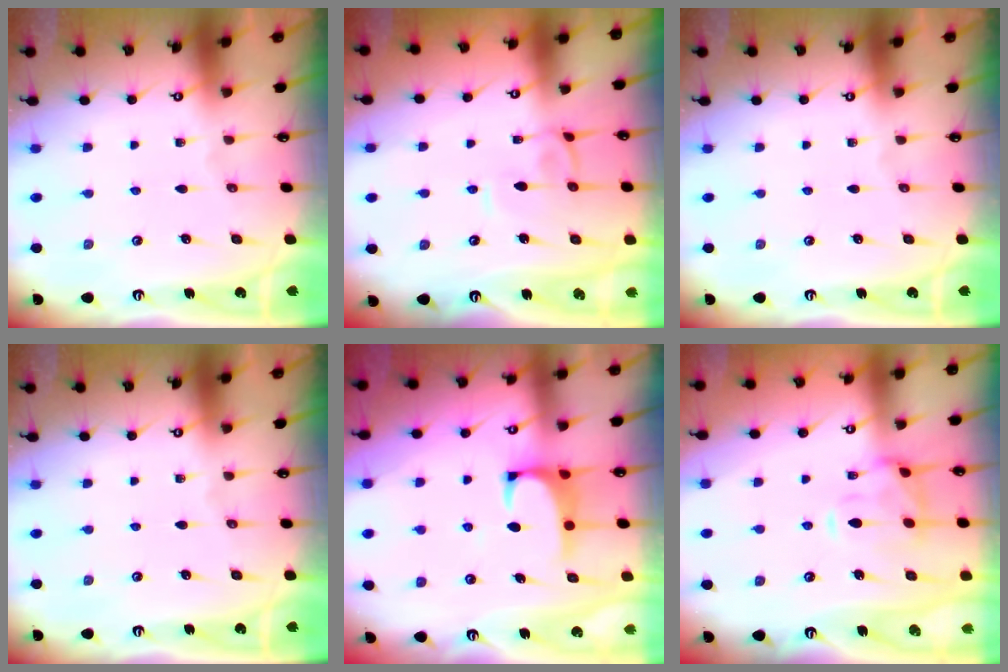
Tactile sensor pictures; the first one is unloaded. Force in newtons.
{"total": 1.3, "press": 1.2, "slide": 0.5}
{"total": 0.0}
{"total": 0.0}
{"total": 1.2, "press": 1.1, "slide": 0.5}
{"total": 3.8, "press": 3.5, "slide": 1.4}